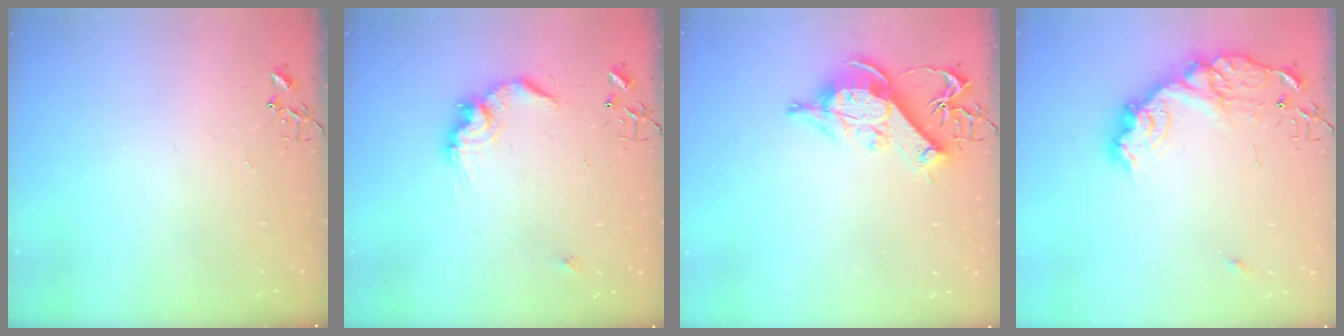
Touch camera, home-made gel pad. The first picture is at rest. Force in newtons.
{"total": 14.2, "press": 14.1, "slide": 0.9}
{"total": 12.7, "press": 12.5, "slide": 2.0}
{"total": 17.6, "press": 17.6, "slide": 1.3}